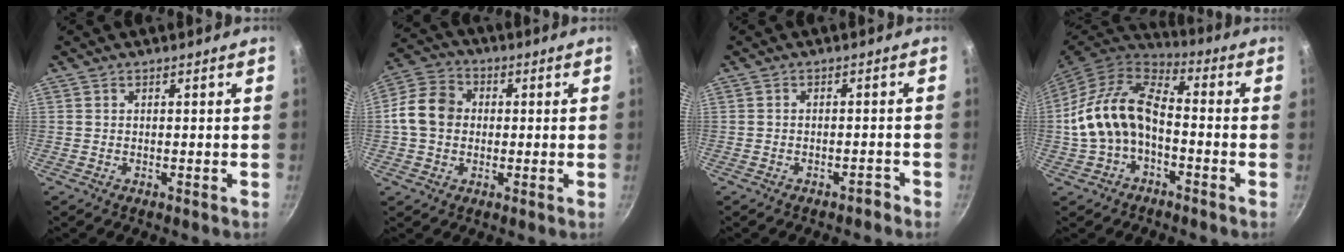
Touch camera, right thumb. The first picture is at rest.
{"total": 9.6, "force": [0.2, 7.9, 5.5], "torque": [-0.078, 0.017, -0.015]}
{"total": 1.7, "force": [-1.5, 0.6, 0.6], "torque": [0.002, 0.026, -0.009]}
{"total": 15.0, "force": [-2.1, 9.5, 11.5], "torque": [-0.201, 0.042, -0.048]}